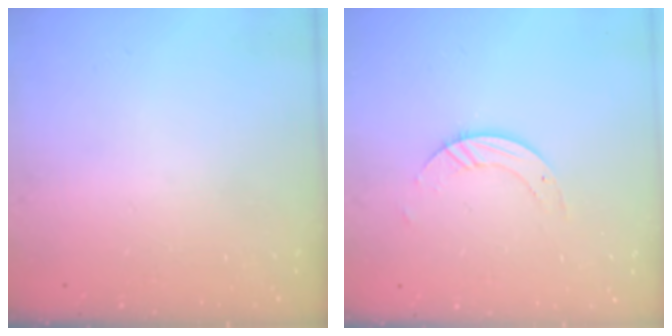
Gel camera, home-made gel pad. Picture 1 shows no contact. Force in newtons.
{"total": 3.9, "press": 3.9, "slide": 0.1}